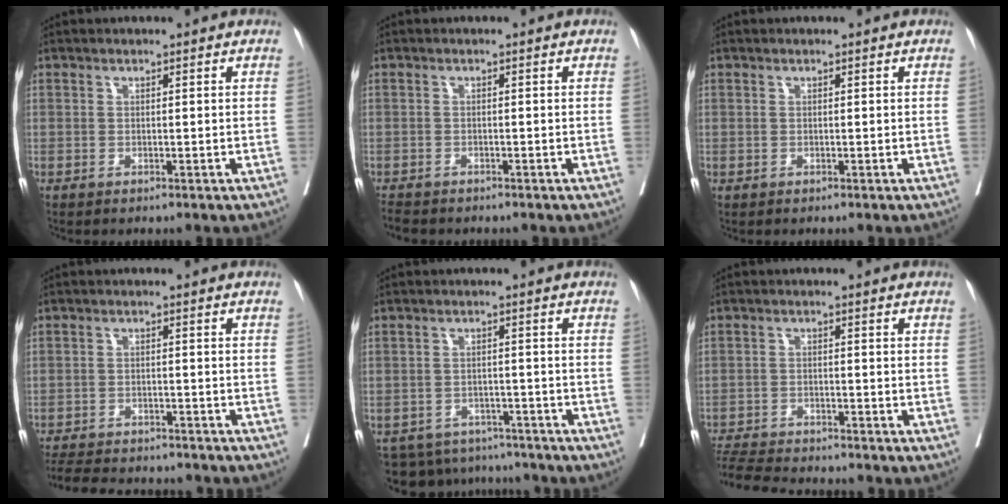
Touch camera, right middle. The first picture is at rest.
{"total": 3.4, "force": [-3.0, 1.1, 1.1], "torque": [-0.020, -0.007, -0.045]}
{"total": 0.0}
{"total": 14.3, "force": [-13.0, 3.2, 5.1], "torque": [-0.110, -0.010, -0.174]}
{"total": 10.3, "force": [-9.5, 4.0, 1.1], "torque": [-0.019, 0.010, -0.120]}
{"total": 9.2, "force": [-8.8, 0.5, 2.6], "torque": [-0.045, -0.007, -0.145]}